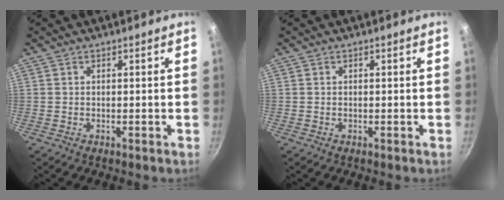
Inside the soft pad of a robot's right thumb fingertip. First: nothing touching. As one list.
[{"total": 0.0}]